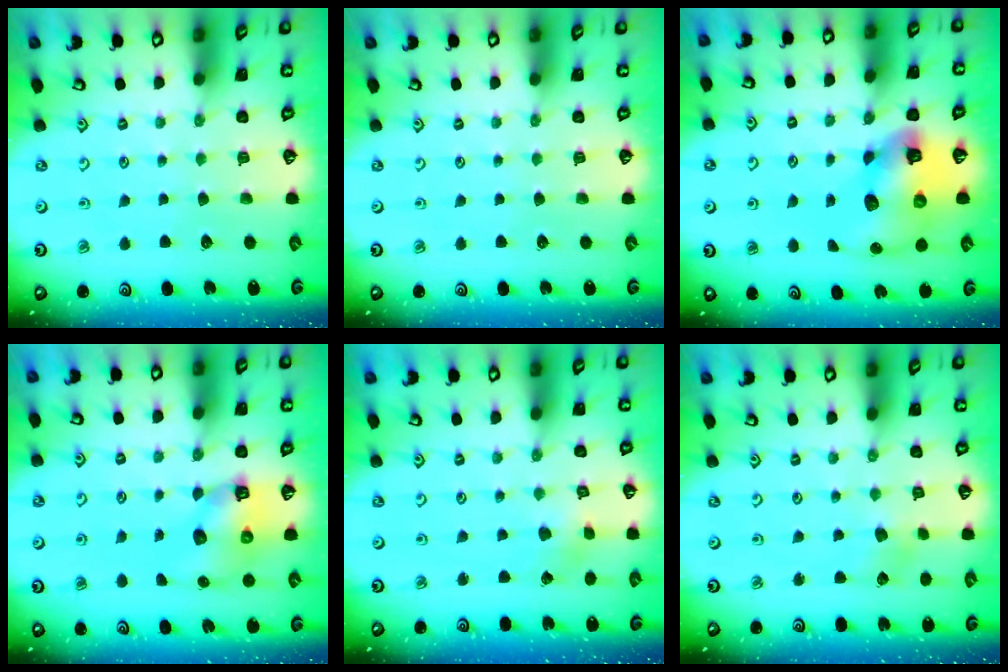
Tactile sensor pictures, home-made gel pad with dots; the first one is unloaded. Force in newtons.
{"total": 0.0}
{"total": 13.7, "press": 13.6, "slide": 1.7}
{"total": 7.3, "press": 7.2, "slide": 0.9}
{"total": 2.4, "press": 2.4, "slide": 0.2}
{"total": 4.1, "press": 4.1, "slide": 0.5}